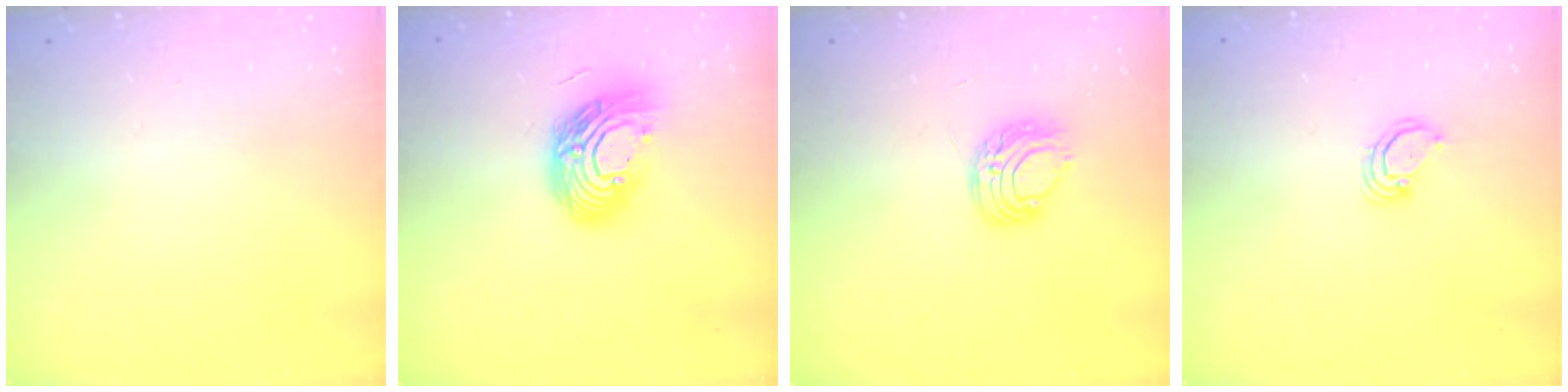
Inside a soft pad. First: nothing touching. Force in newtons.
{"total": 14.2, "press": 14.1, "slide": 1.2}
{"total": 7.5, "press": 7.4, "slide": 0.7}
{"total": 2.9, "press": 2.9, "slide": 0.3}